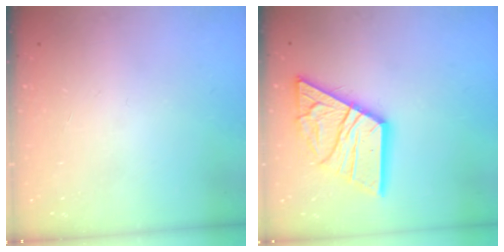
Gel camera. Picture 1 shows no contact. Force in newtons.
{"total": 18.9, "press": 18.8, "slide": 1.6}